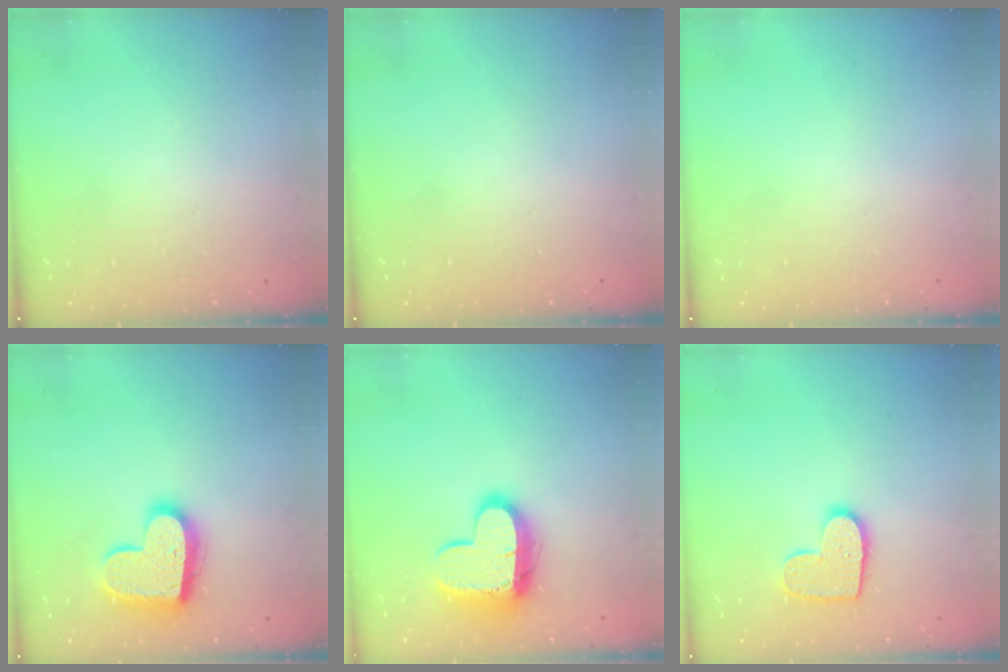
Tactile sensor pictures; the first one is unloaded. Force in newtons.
{"total": 0.0}
{"total": 0.0}
{"total": 16.3, "press": 16.3, "slide": 1.3}
{"total": 14.4, "press": 14.4, "slide": 1.0}
{"total": 10.8, "press": 10.8, "slide": 0.5}